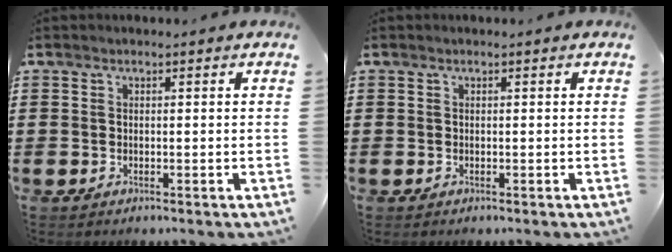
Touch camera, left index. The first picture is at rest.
{"total": 0.0}